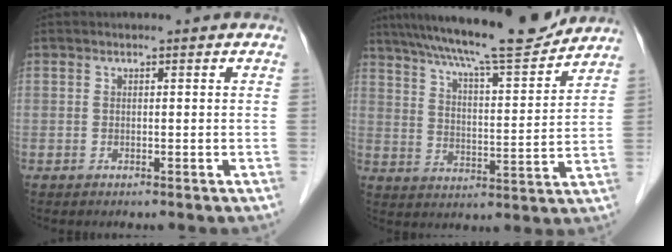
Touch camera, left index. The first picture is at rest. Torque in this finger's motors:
{"motor_torque": [0.75, -0.80, 0.54, 0.13]}